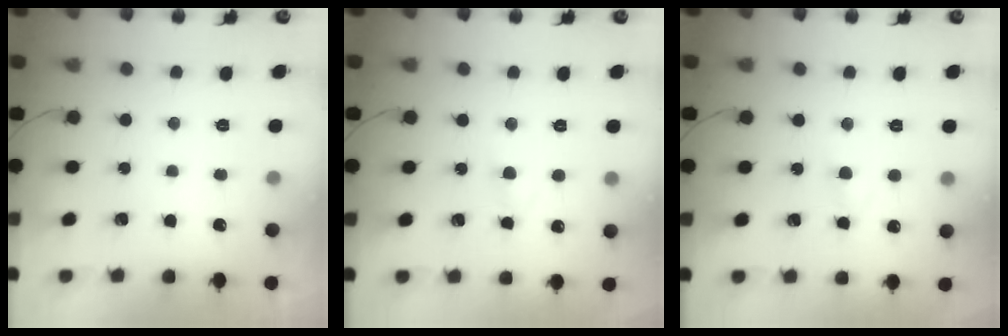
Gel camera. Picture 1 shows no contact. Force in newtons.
{"total": 2.2, "press": 2.0, "slide": 1.0}
{"total": 2.2, "press": 2.0, "slide": 1.0}